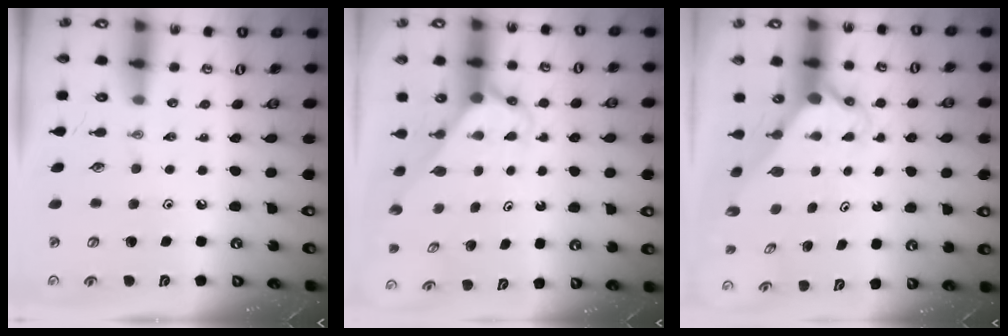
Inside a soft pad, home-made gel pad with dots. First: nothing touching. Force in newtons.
{"total": 2.9, "press": 2.9, "slide": 0.2}
{"total": 2.9, "press": 2.9, "slide": 0.2}